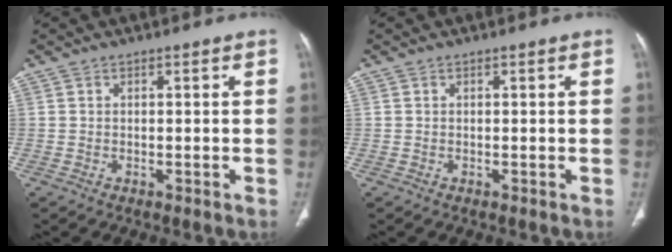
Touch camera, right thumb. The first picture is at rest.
{"total": 0.0}